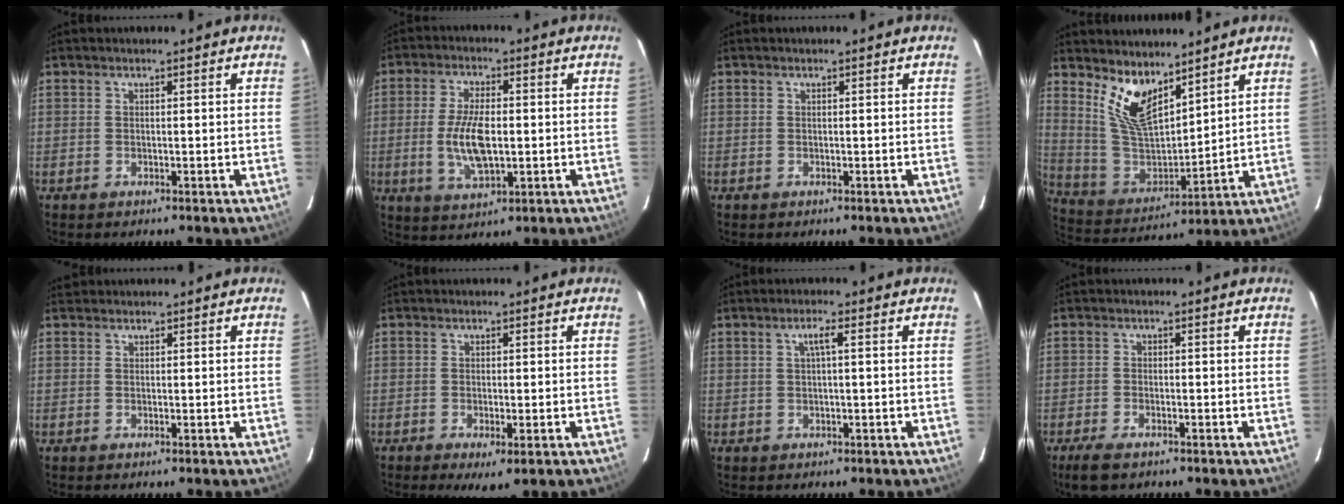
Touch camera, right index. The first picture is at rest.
{"total": 9.3, "force": [-1.0, 4.0, 8.3], "torque": [-0.168, -0.004, -0.016]}
{"total": 0.0}
{"total": 11.7, "force": [8.1, 4.6, 7.0], "torque": [-0.140, -0.010, 0.171]}
{"total": 0.7, "force": [0.5, 0.4, 0.0], "torque": [-0.001, 0.003, 0.007]}
{"total": 4.0, "force": [-2.1, 1.1, 3.2], "torque": [-0.065, -0.016, -0.030]}
{"total": 2.0, "force": [0.3, -0.1, 2.0], "torque": [-0.036, 0.005, 0.004]}
{"total": 4.3, "force": [-3.1, 1.6, 2.5], "torque": [-0.067, -0.012, -0.059]}